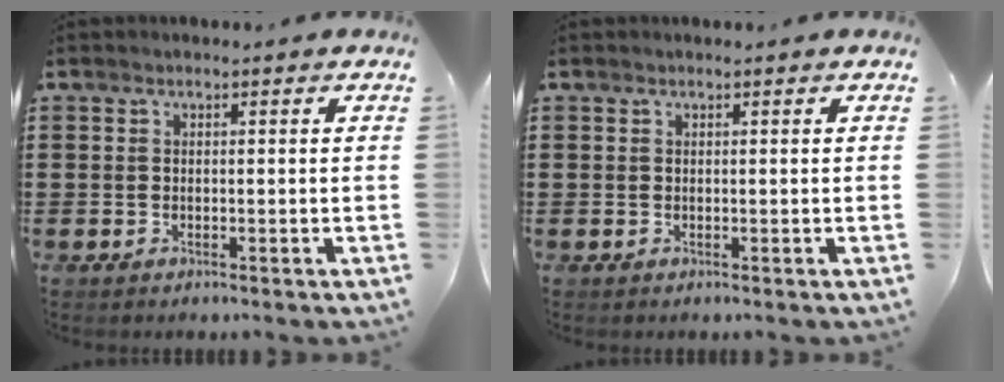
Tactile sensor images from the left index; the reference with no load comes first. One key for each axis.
{"total": 0.0}